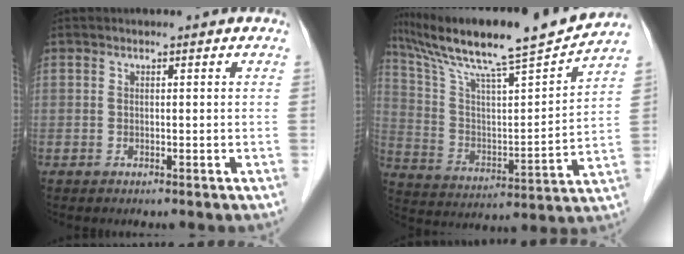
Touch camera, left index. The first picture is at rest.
{"total": 20.8, "force": [18.1, -0.3, 10.2], "torque": [-0.184, -0.004, 0.297]}